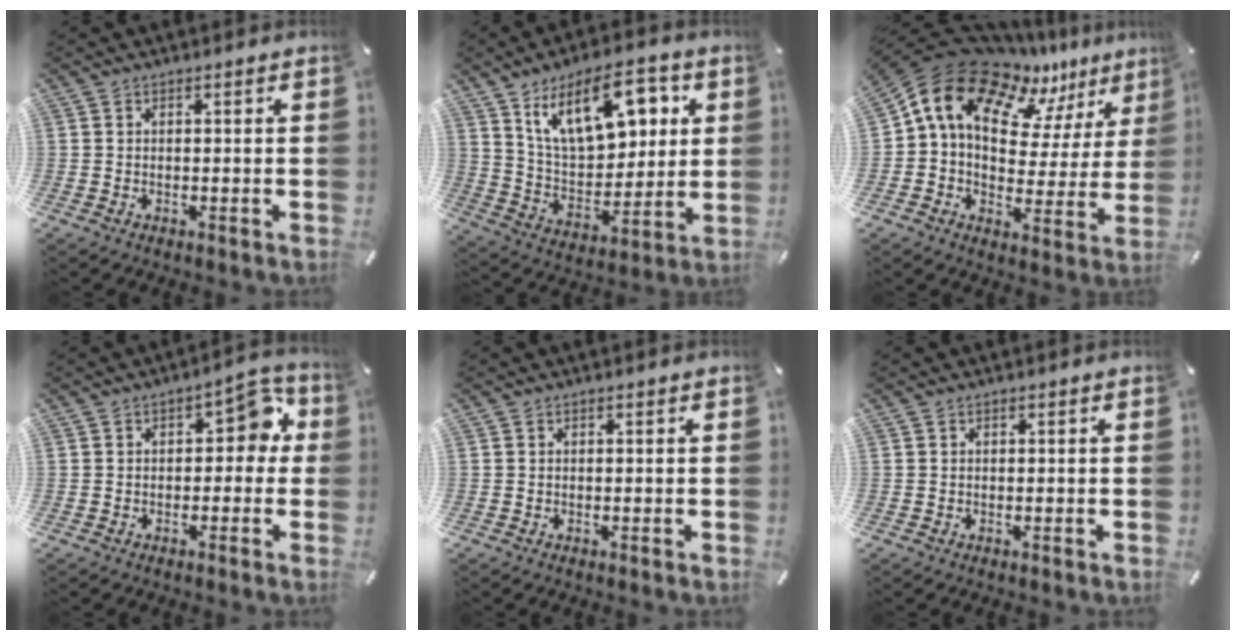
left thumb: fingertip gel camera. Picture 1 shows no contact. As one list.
[{"total": 18.6, "force": [9.6, 10.0, 12.4], "torque": [-0.213, -0.029, 0.167]}, {"total": 14.4, "force": [9.0, 9.6, 6.0], "torque": [-0.117, -0.069, 0.161]}, {"total": 7.5, "force": [1.1, 4.4, 5.9], "torque": [-0.069, 0.001, 0.007]}, {"total": 0.0}, {"total": 0.0}]